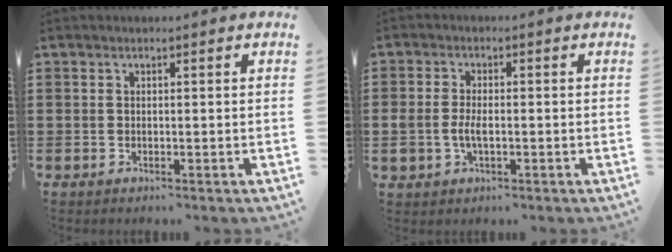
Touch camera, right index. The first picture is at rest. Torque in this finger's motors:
{"motor_torque": [-0.12, 0.07, -0.03, -0.01]}